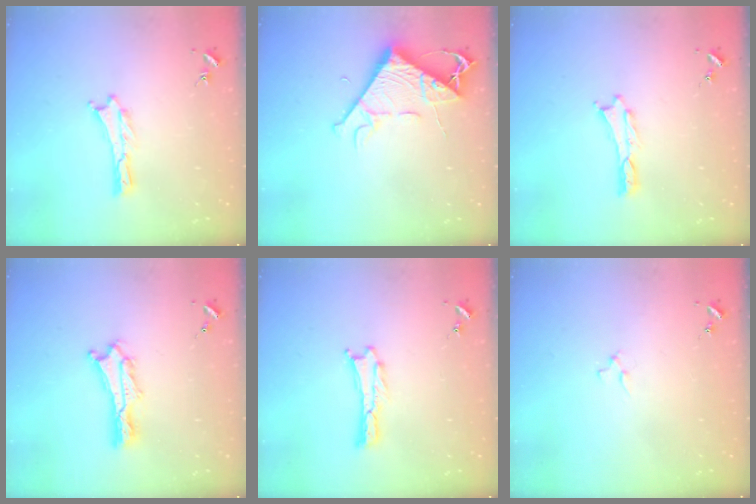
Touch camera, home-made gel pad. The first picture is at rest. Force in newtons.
{"total": 8.0, "press": 7.9, "slide": 0.8}
{"total": 0.0}
{"total": 2.2, "press": 2.2, "slide": 0.3}
{"total": 0.0}
{"total": 0.9, "press": 0.9, "slide": 0.2}